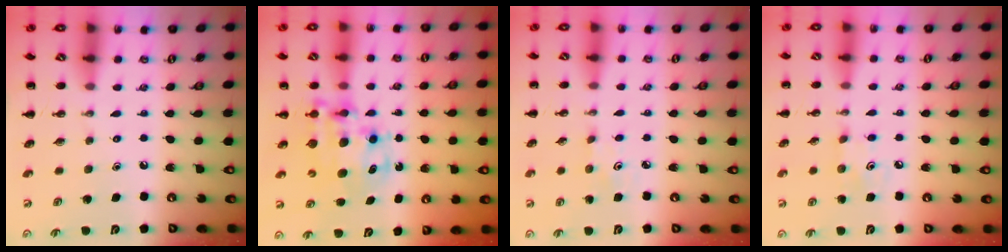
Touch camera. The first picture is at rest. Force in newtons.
{"total": 9.2, "press": 8.9, "slide": 2.3}
{"total": 1.4, "press": 1.3, "slide": 0.4}
{"total": 4.1, "press": 4.0, "slide": 0.9}